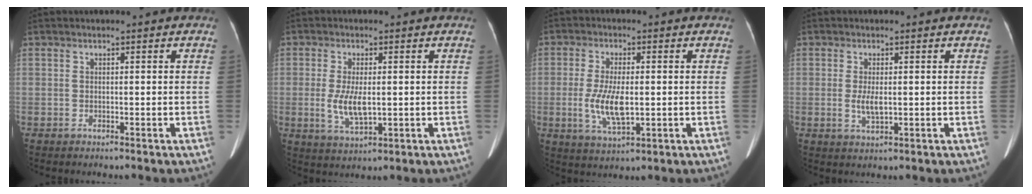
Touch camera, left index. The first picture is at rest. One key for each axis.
{"total": 5.5, "fx": -0.3, "fy": 1.9, "fz": 5.2, "tx": -0.112, "ty": -0.010, "tz": 0.001}
{"total": 7.1, "fx": -0.8, "fy": 2.3, "fz": 6.6, "tx": -0.141, "ty": -0.009, "tz": -0.010}
{"total": 2.9, "fx": -0.1, "fy": 0.9, "fz": 2.8, "tx": -0.059, "ty": -0.006, "tz": 0.002}